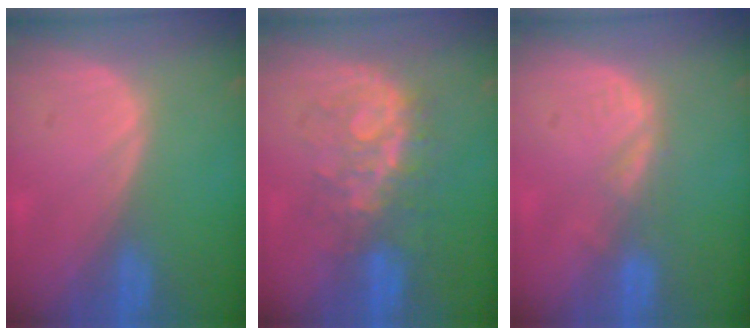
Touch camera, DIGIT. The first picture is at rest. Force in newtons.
{"total": 7.6, "press": 7.5, "slide": 1.5}
{"total": 2.8, "press": 2.2, "slide": 1.7}